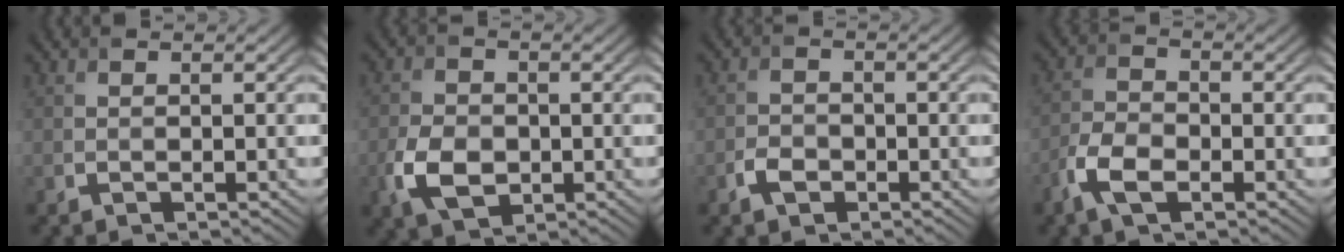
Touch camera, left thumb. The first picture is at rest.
{"total": 5.7, "force": [-1.7, 4.0, 3.7], "torque": [-0.085, -0.008, -0.037]}
{"total": 2.4, "force": [-1.3, 1.6, 1.2], "torque": [-0.024, 0.002, -0.030]}
{"total": 5.1, "force": [-2.8, 2.6, 3.5], "torque": [-0.078, -0.002, -0.065]}